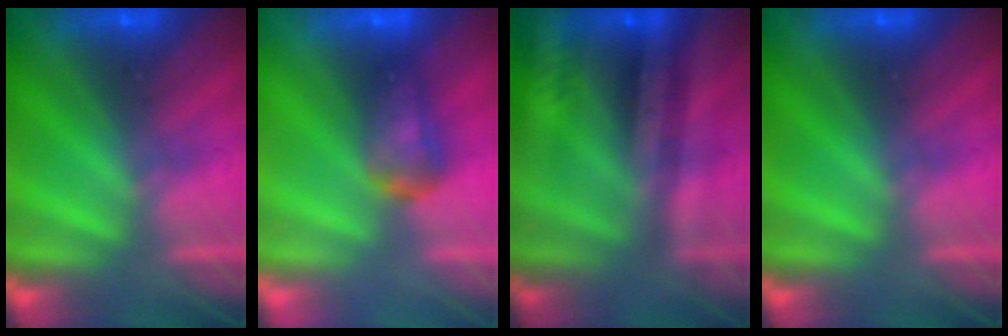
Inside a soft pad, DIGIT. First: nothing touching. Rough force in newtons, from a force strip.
{"total": 4.4}
{"total": 2.6}
{"total": 0.0}